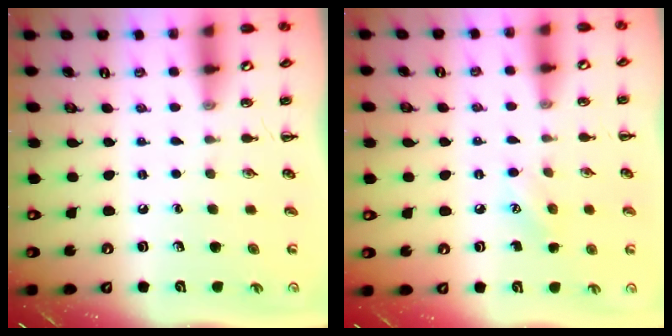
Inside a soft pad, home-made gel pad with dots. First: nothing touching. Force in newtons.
{"total": 5.2, "press": 5.0, "slide": 1.4}